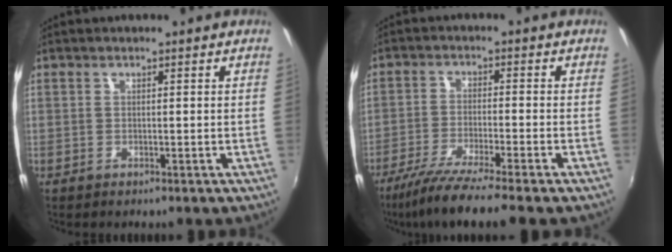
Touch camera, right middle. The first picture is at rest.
{"total": 10.4, "force": [-8.4, -0.9, 6.0], "torque": [-0.132, -0.036, -0.146]}